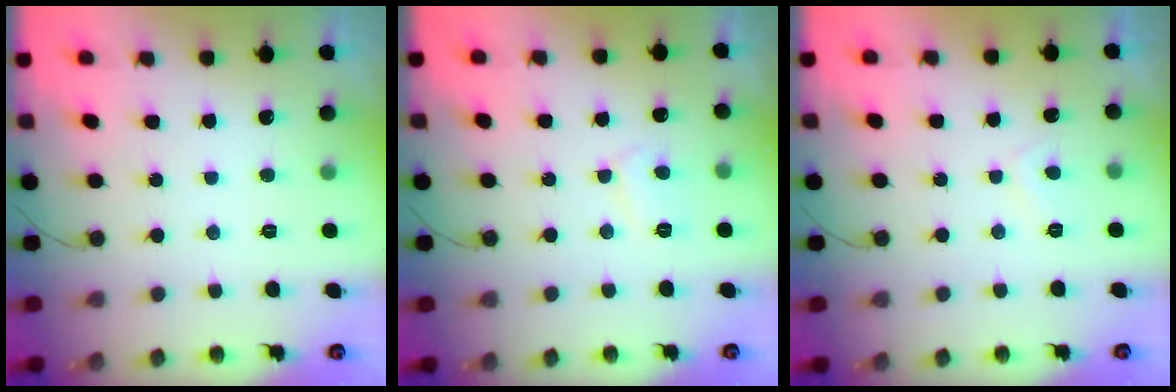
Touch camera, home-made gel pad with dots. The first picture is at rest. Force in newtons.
{"total": 5.3, "press": 5.3, "slide": 0.4}
{"total": 2.2, "press": 2.1, "slide": 0.5}